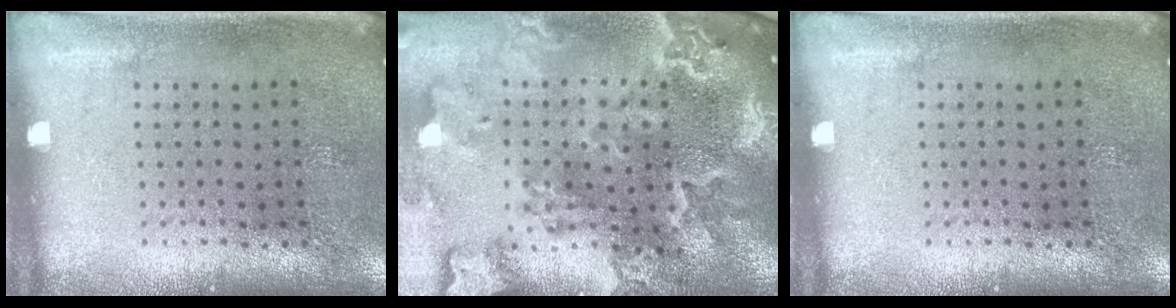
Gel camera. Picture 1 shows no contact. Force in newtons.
{"total": 4.2, "press": 3.5, "slide": 2.3}
{"total": 0.0}